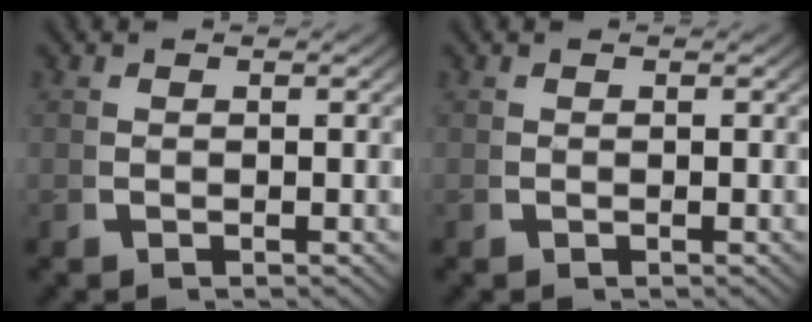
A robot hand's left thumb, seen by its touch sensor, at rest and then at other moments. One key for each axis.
{"total": 0.0}